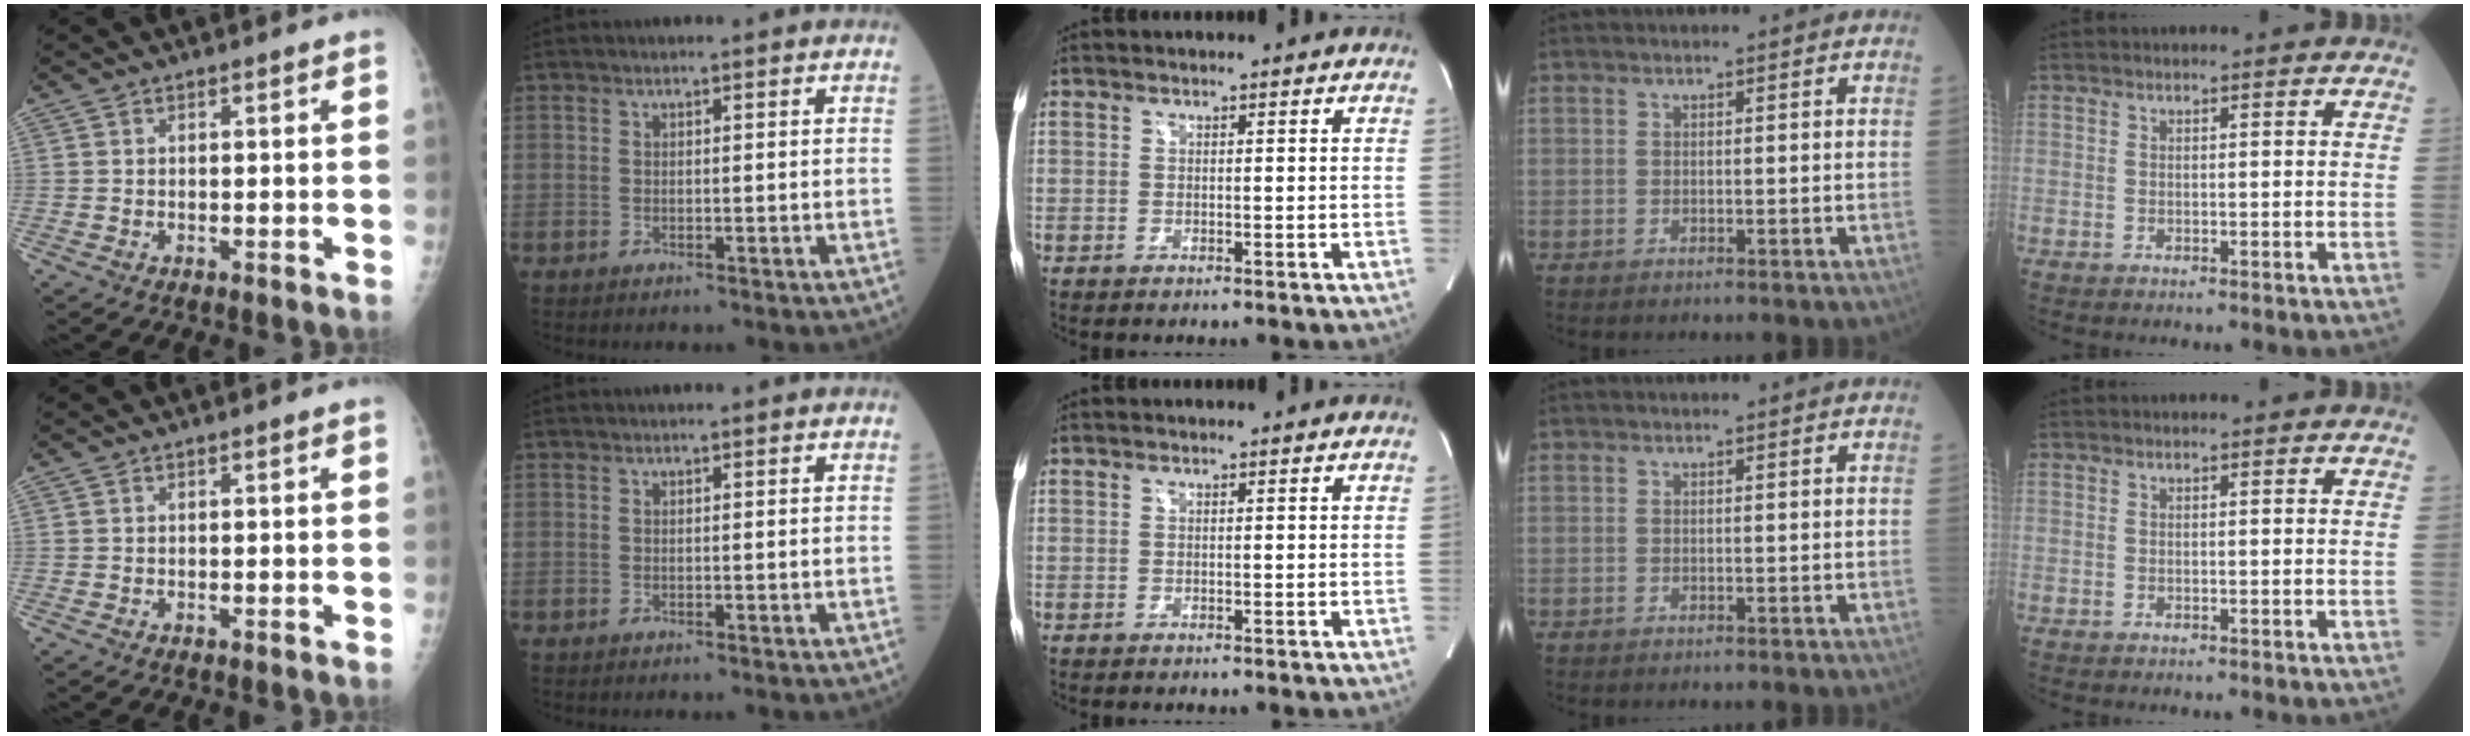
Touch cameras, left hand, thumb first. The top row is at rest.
{}